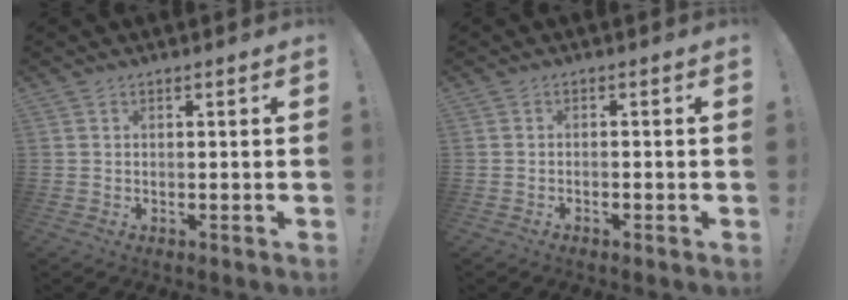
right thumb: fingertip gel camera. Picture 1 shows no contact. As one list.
[{"total": 1.1, "force": [-1.1, 0.1, 0.2], "torque": [-0.010, 0.003, -0.017]}]